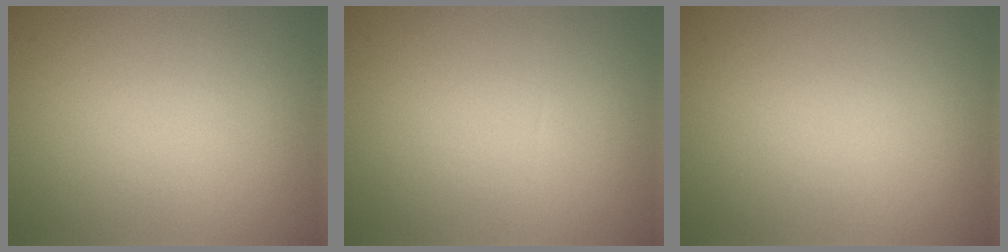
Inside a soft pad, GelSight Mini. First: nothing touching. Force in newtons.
{"total": 0.0}
{"total": 0.0}